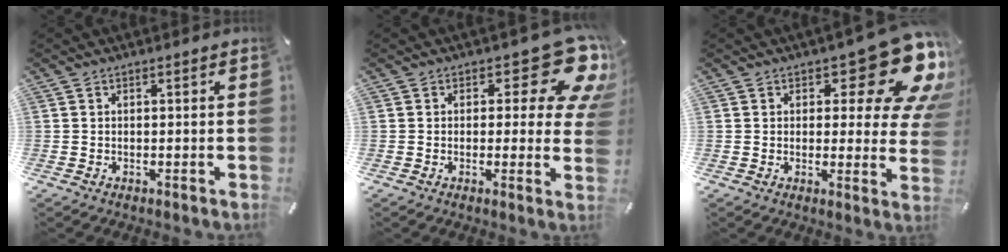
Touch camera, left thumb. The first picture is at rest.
{"total": 14.5, "force": [7.0, 6.7, 10.7], "torque": [-0.124, -0.054, 0.118]}
{"total": 16.0, "force": [9.2, 6.5, 11.4], "torque": [-0.128, -0.070, 0.150]}